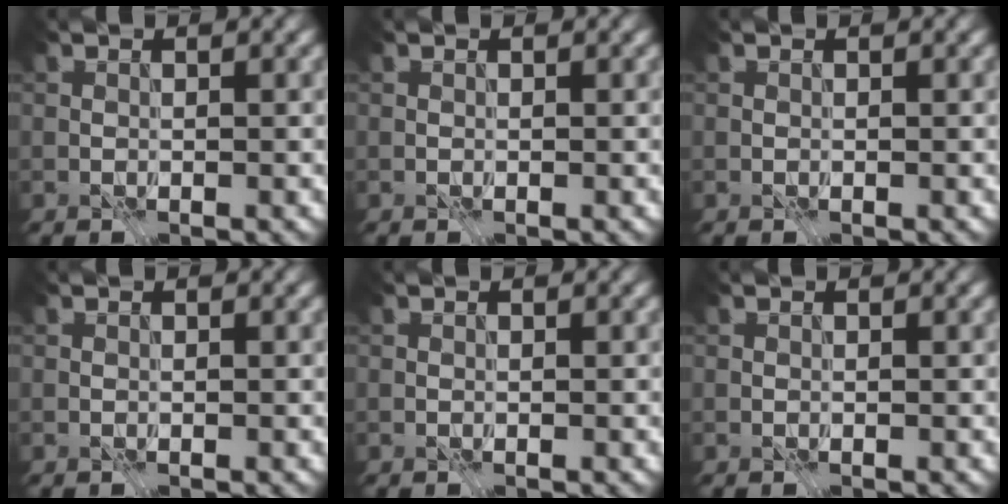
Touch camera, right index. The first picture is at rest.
{"total": 0.0}
{"total": 0.0}
{"total": 0.0}
{"total": 0.0}
{"total": 0.0}